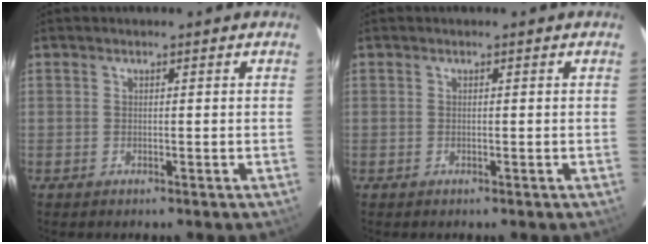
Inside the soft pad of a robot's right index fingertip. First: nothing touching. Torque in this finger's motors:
{"motor_torque": [0.00, -0.01, 0.00, 0.00]}